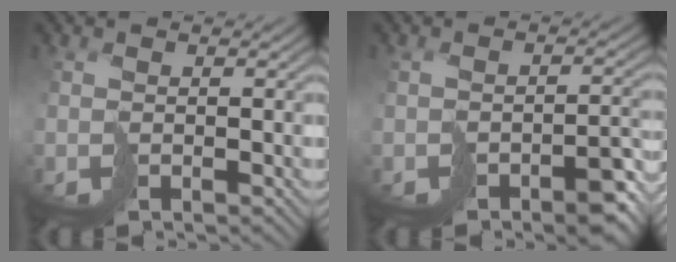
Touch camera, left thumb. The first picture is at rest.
{"total": 5.7, "force": [-3.3, 2.4, 3.9], "torque": [-0.047, -0.009, -0.046]}